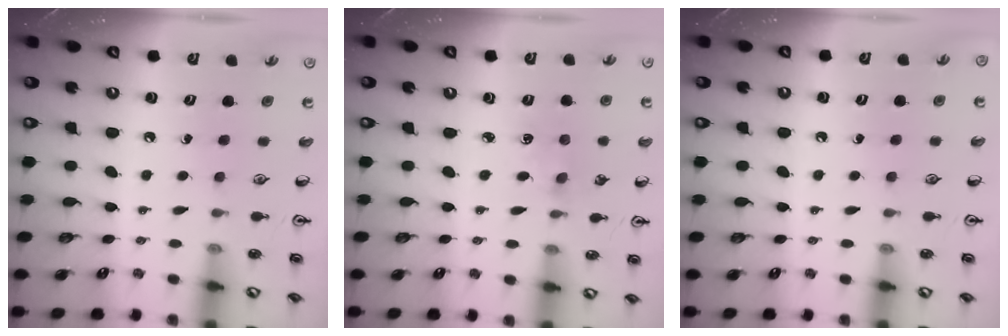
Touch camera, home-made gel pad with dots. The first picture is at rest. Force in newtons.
{"total": 2.0, "press": 2.0, "slide": 0.3}
{"total": 0.0}